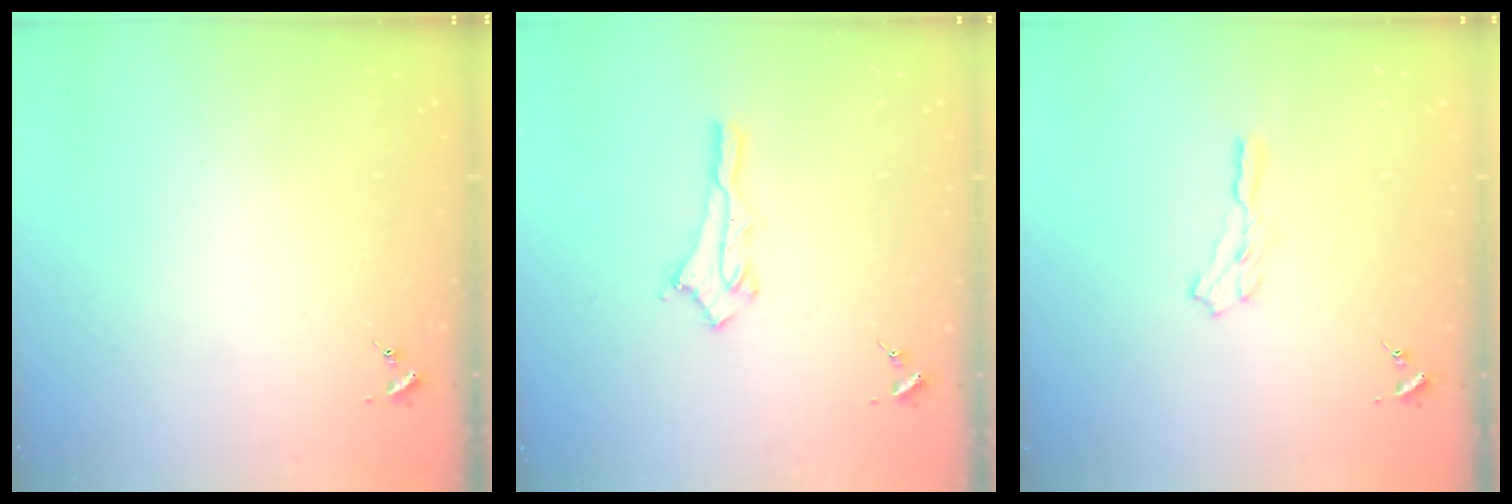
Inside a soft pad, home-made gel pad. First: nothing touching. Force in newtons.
{"total": 9.0, "press": 9.0, "slide": 0.6}
{"total": 3.9, "press": 3.9, "slide": 0.4}